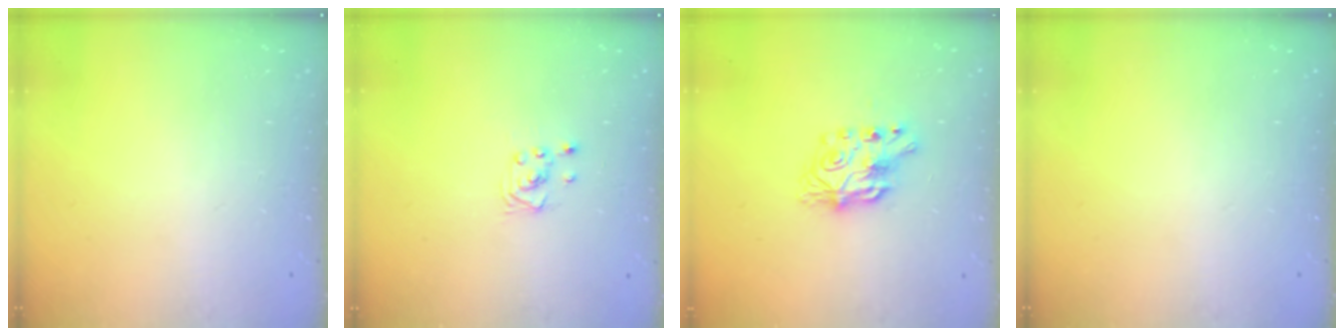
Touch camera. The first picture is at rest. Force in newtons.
{"total": 2.0, "press": 2.0, "slide": 0.1}
{"total": 7.7, "press": 7.7, "slide": 0.7}
{"total": 0.0}